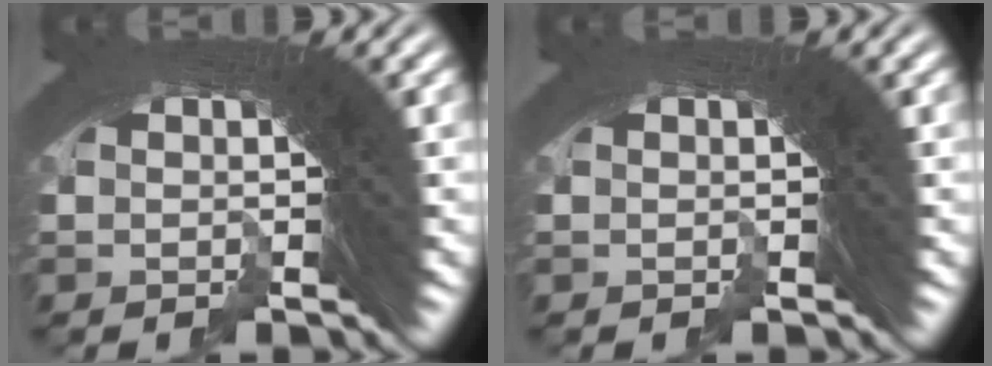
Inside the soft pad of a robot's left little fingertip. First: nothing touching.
{"total": 0.0}